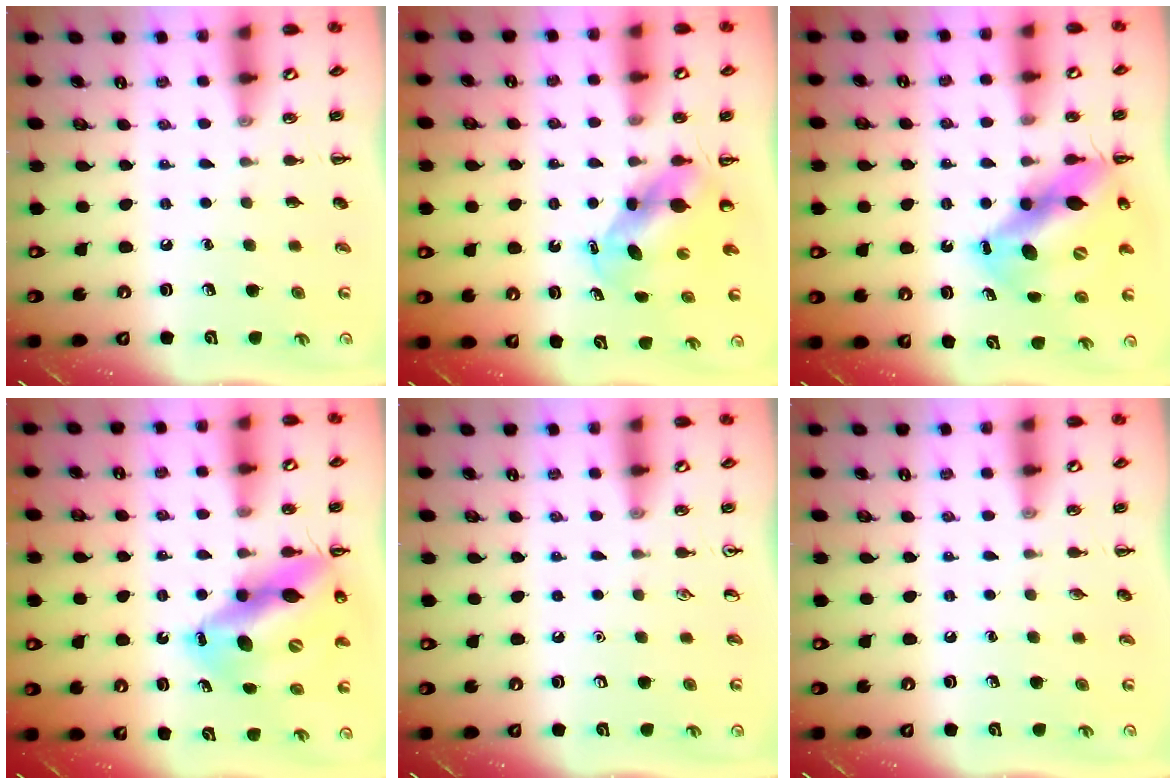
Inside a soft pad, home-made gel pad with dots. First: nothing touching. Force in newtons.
{"total": 5.1, "press": 5.0, "slide": 0.9}
{"total": 14.1, "press": 13.6, "slide": 3.6}
{"total": 15.9, "press": 15.1, "slide": 4.7}
{"total": 0.0}
{"total": 0.0}